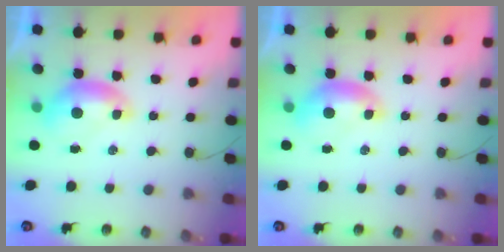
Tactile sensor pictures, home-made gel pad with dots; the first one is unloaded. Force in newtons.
{"total": 0.0}